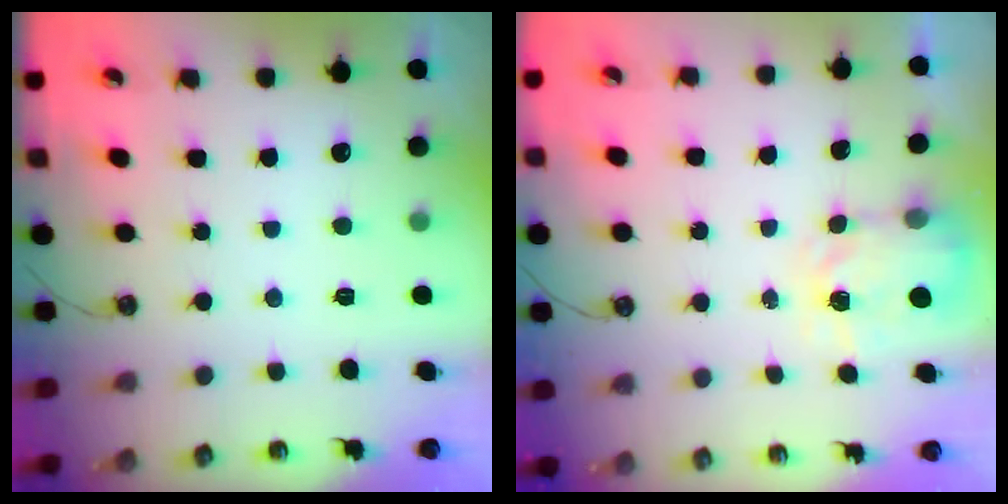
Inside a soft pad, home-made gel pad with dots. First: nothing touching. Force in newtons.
{"total": 3.9, "press": 3.8, "slide": 0.6}